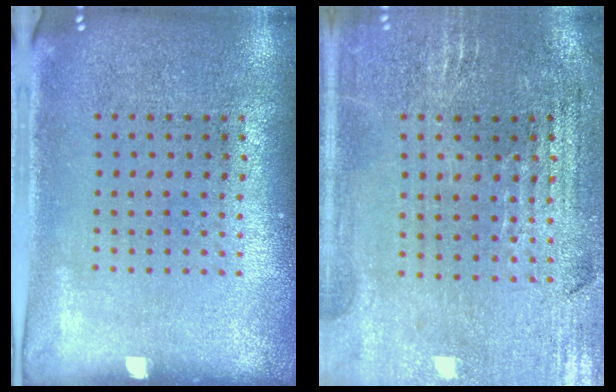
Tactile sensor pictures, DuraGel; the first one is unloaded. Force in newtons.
{"total": 1.3, "press": 1.3, "slide": 0.3}